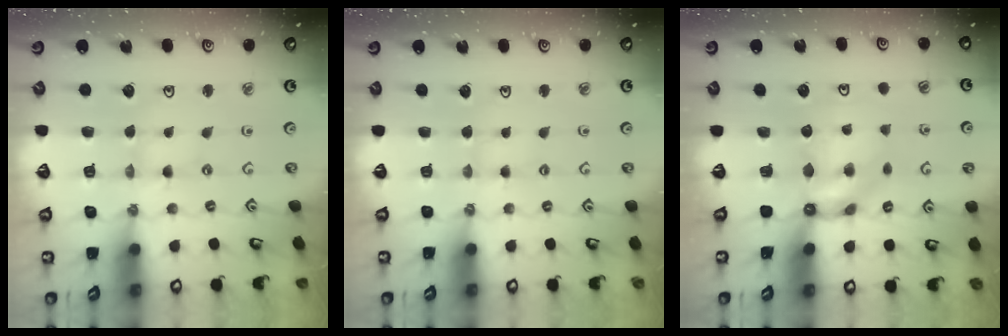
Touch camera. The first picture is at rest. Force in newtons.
{"total": 1.8, "press": 1.7, "slide": 0.3}
{"total": 6.8, "press": 6.8, "slide": 0.4}